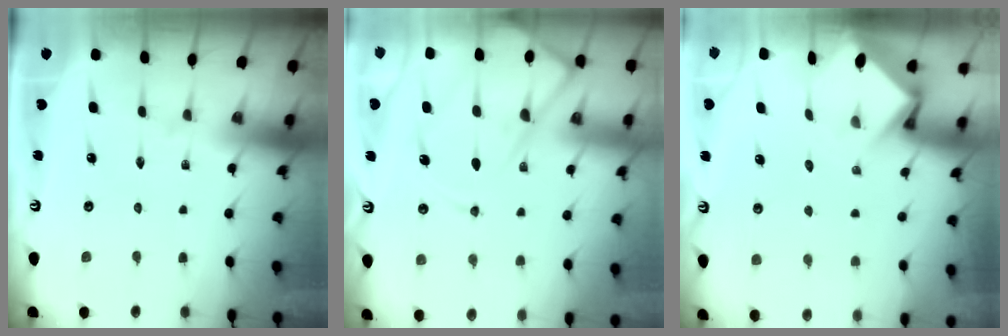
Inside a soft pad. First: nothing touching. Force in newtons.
{"total": 13.6, "press": 13.5, "slide": 1.2}
{"total": 3.6, "press": 3.6, "slide": 0.3}